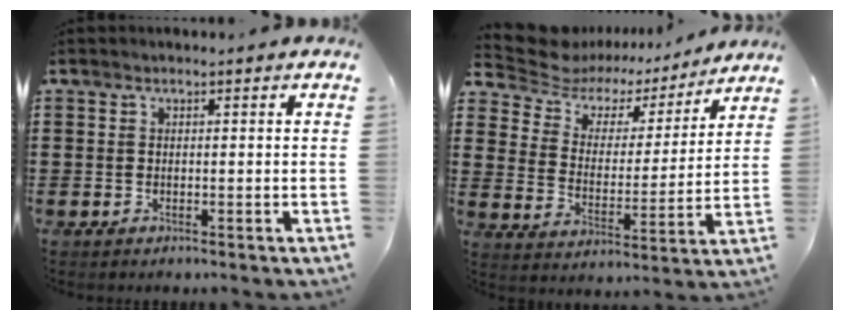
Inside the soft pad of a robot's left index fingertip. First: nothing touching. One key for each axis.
{"total": 6.7, "fx": 5.5, "fy": 3.3, "fz": 1.9, "tx": -0.069, "ty": -0.029, "tz": 0.095}